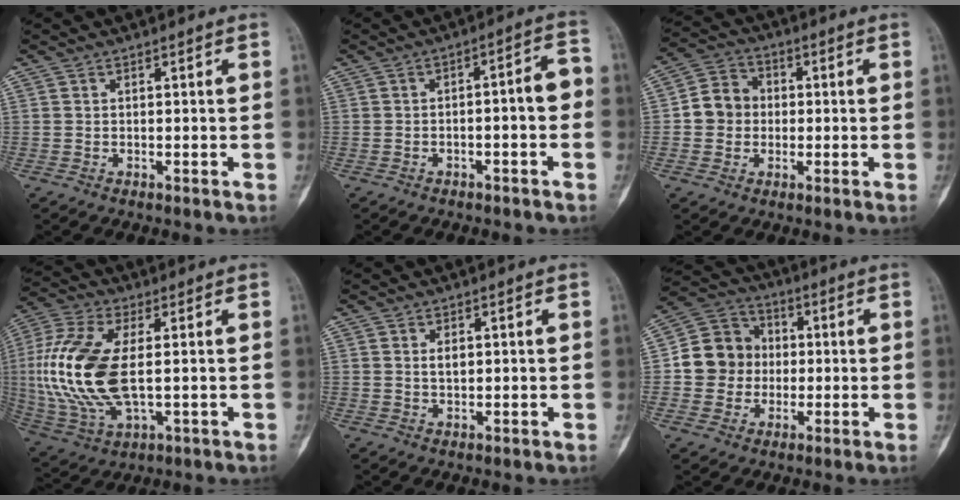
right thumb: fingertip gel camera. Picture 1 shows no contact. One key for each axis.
{"total": 6.1, "fx": -1.4, "fy": 1.9, "fz": 5.7, "tx": -0.068, "ty": 0.037, "tz": -0.021}
{"total": 7.5, "fx": -0.2, "fy": 6.8, "fz": 3.2, "tx": -0.027, "ty": 0.019, "tz": -0.016}
{"total": 19.3, "fx": 0.5, "fy": 9.6, "fz": 16.7, "tx": -0.373, "ty": -0.006, "tz": 0.016}
{"total": 1.9, "fx": 0.5, "fy": 1.2, "fz": 1.4, "tx": -0.014, "ty": -0.003, "tz": 0.009}
{"total": 11.2, "fx": -0.3, "fy": 10.4, "fz": 4.3, "tx": -0.038, "ty": 0.026, "tz": -0.013}